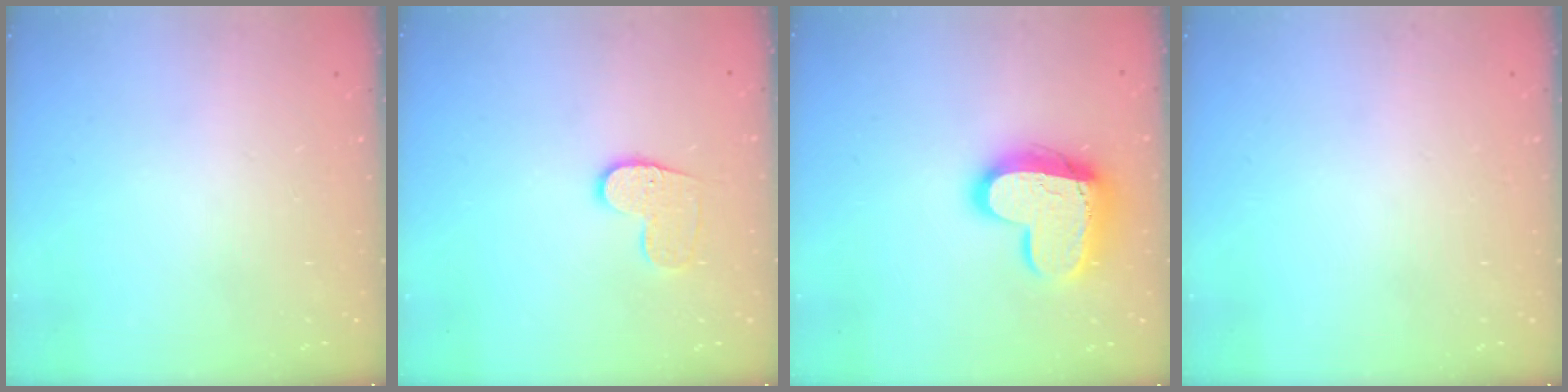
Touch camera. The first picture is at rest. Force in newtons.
{"total": 9.2, "press": 9.2, "slide": 0.3}
{"total": 16.2, "press": 16.1, "slide": 1.4}
{"total": 0.0}